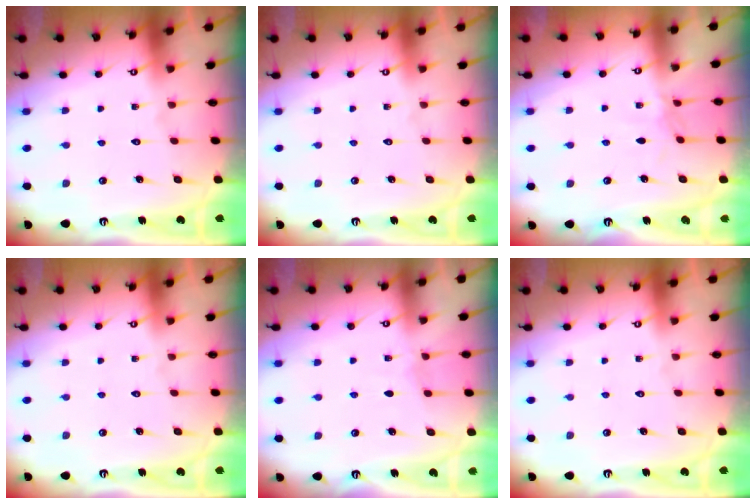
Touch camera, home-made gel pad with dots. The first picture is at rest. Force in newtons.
{"total": 0.0}
{"total": 2.3, "press": 2.3, "slide": 0.5}
{"total": 0.0}
{"total": 2.1, "press": 2.1, "slide": 0.3}
{"total": 0.0}